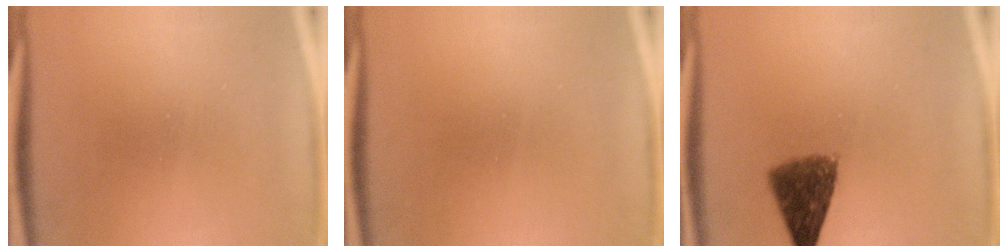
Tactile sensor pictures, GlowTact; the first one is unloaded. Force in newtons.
{"total": 0.5}
{"total": 7.4}